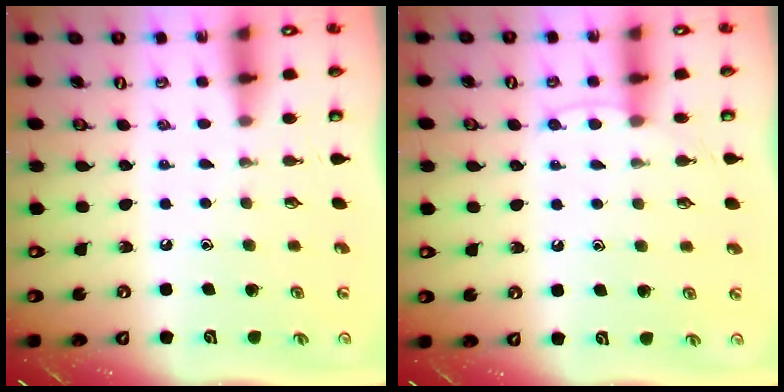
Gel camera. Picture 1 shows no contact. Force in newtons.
{"total": 6.0, "press": 6.0, "slide": 0.7}